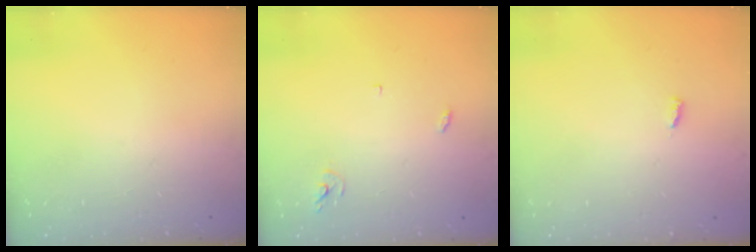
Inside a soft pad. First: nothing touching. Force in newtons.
{"total": 3.0, "press": 3.0, "slide": 0.2}
{"total": 3.0, "press": 3.0, "slide": 0.0}